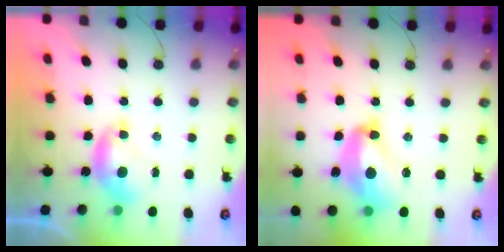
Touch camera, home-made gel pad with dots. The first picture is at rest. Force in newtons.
{"total": 10.3, "press": 10.3, "slide": 1.3}